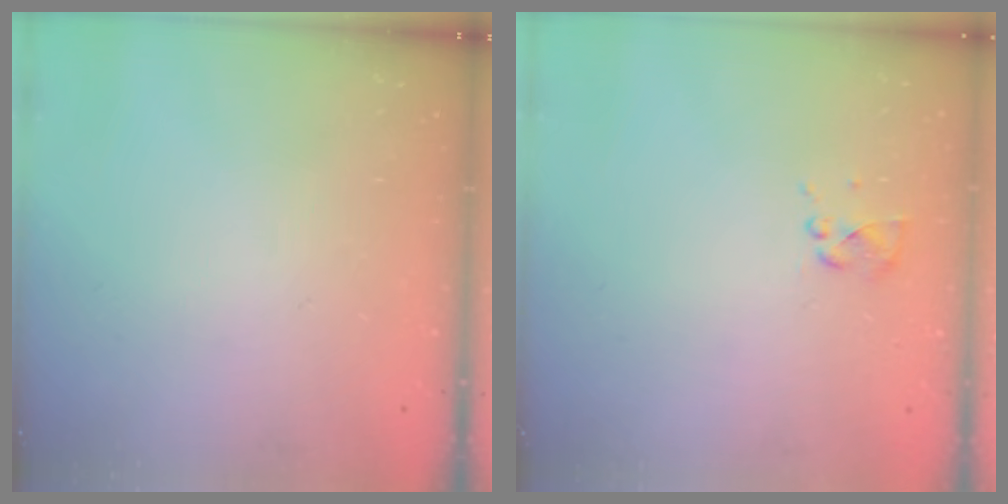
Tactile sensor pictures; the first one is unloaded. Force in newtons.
{"total": 4.0, "press": 3.8, "slide": 1.1}